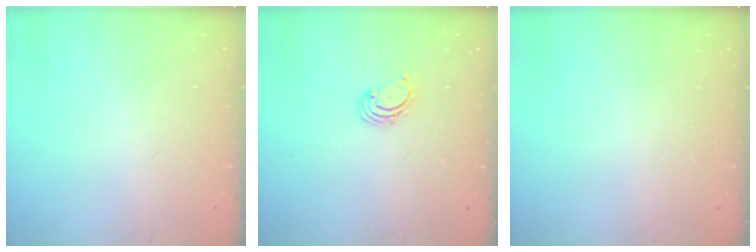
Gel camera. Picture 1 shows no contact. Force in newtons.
{"total": 1.6, "press": 1.6, "slide": 0.2}
{"total": 0.0}